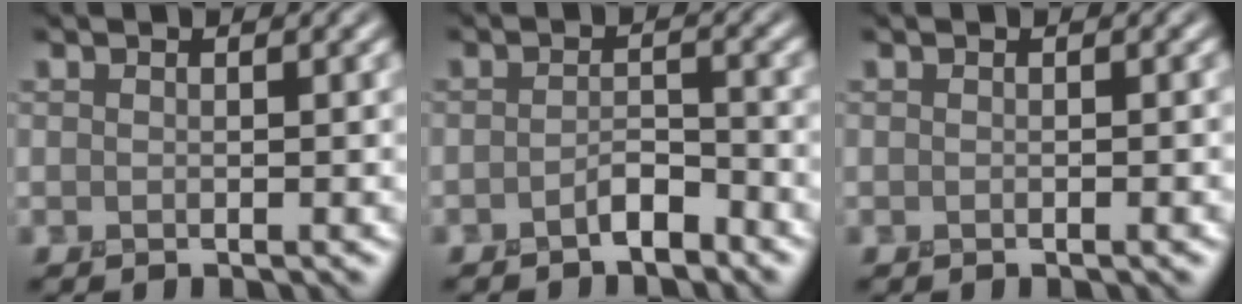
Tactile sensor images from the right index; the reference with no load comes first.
{"total": 1.5, "force": [-1.3, 0.5, 0.7], "torque": [-0.009, 0.014, -0.025]}
{"total": 0.5, "force": [-0.2, 0.2, 0.4], "torque": [0.003, 0.004, -0.006]}